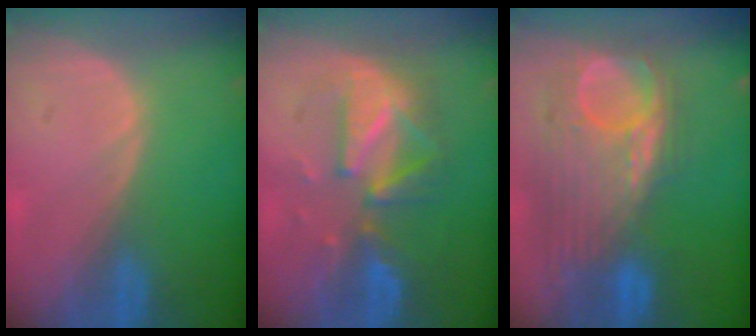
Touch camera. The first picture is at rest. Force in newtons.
{"total": 8.2, "press": 8.2, "slide": 0.3}
{"total": 11.4, "press": 10.5, "slide": 4.6}